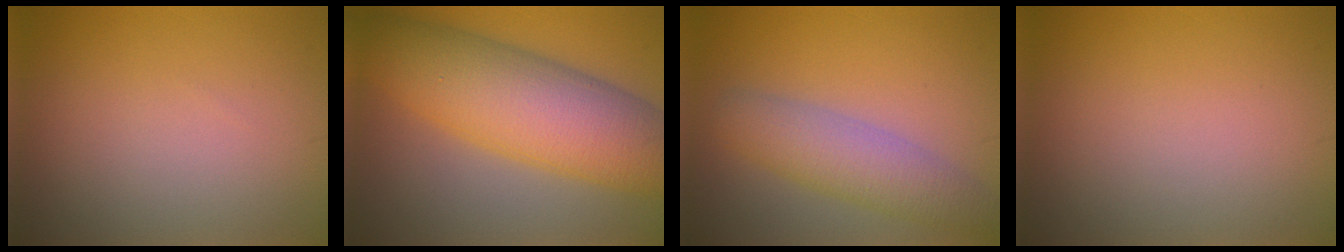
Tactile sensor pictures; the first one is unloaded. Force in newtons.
{"total": 11.1, "press": 11.1, "slide": 0.0}
{"total": 4.7, "press": 4.6, "slide": 0.3}
{"total": 0.0}